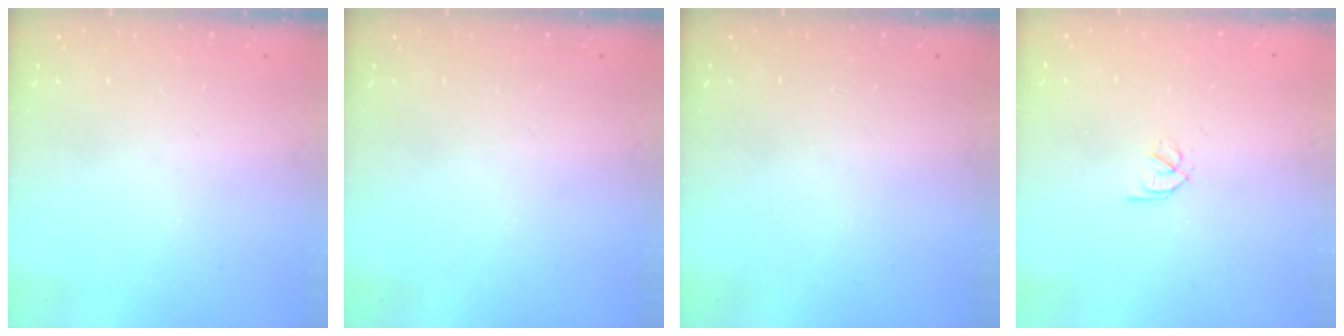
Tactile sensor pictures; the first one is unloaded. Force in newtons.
{"total": 0.0}
{"total": 0.0}
{"total": 2.0, "press": 2.0, "slide": 0.3}